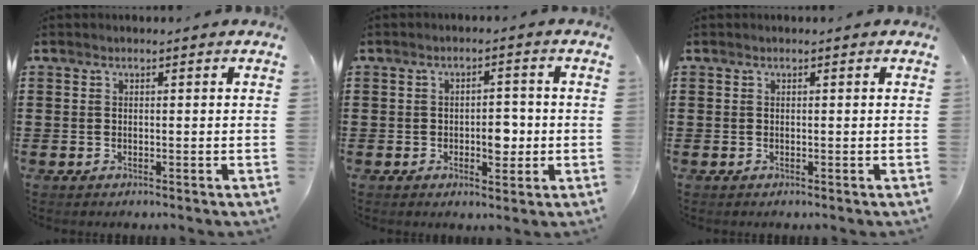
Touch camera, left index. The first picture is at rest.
{"total": 4.2, "force": [-0.9, 2.3, 3.4], "torque": [-0.047, 0.000, -0.021]}
{"total": 0.0}